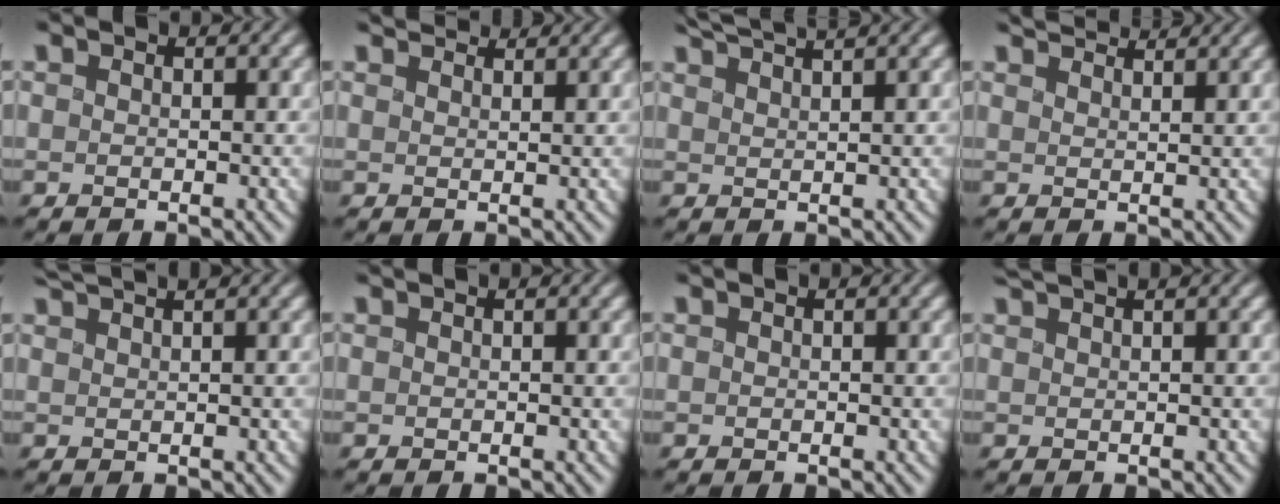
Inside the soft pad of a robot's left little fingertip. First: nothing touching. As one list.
[{"total": 3.0, "force": [2.8, 0.5, 0.8], "torque": [-0.027, 0.008, 0.051]}, {"total": 3.6, "force": [3.3, -0.2, 1.4], "torque": [-0.031, 0.017, 0.056]}, {"total": 3.3, "force": [3.2, 0.1, 0.9], "torque": [-0.027, 0.013, 0.047]}, {"total": 2.1, "force": [1.9, -0.5, 0.6], "torque": [-0.015, 0.016, 0.040]}, {"total": 0.0}, {"total": 0.0}, {"total": 1.7, "force": [1.6, -0.3, 0.5], "torque": [-0.015, 0.015, 0.033]}]